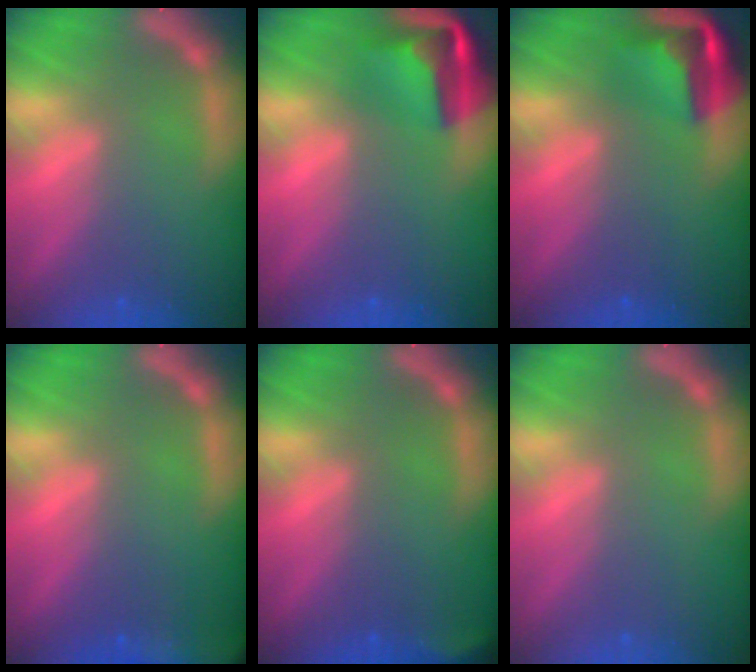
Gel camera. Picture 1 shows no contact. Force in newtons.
{"total": 6.9}
{"total": 5.9}
{"total": 10.0}
{"total": 2.4}
{"total": 0.0}